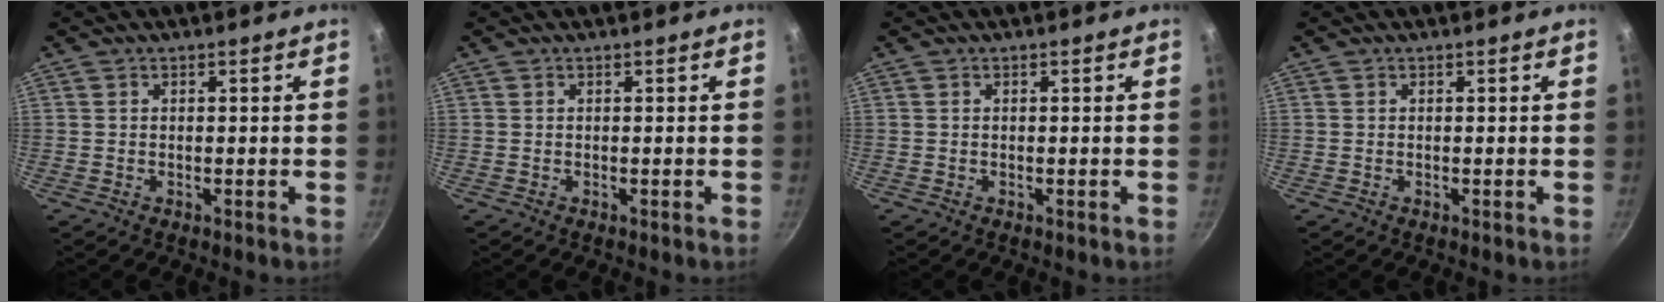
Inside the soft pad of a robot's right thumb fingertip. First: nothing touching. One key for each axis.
{"total": 0.0}
{"total": 0.0}
{"total": 0.0}